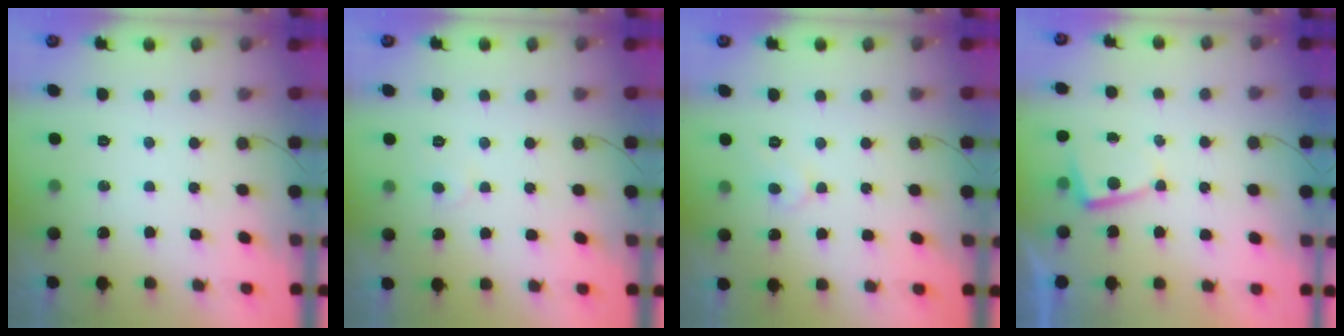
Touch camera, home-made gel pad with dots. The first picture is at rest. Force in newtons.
{"total": 3.2, "press": 3.2, "slide": 0.2}
{"total": 4.3, "press": 4.3, "slide": 0.4}
{"total": 2.8, "press": 2.8, "slide": 0.5}